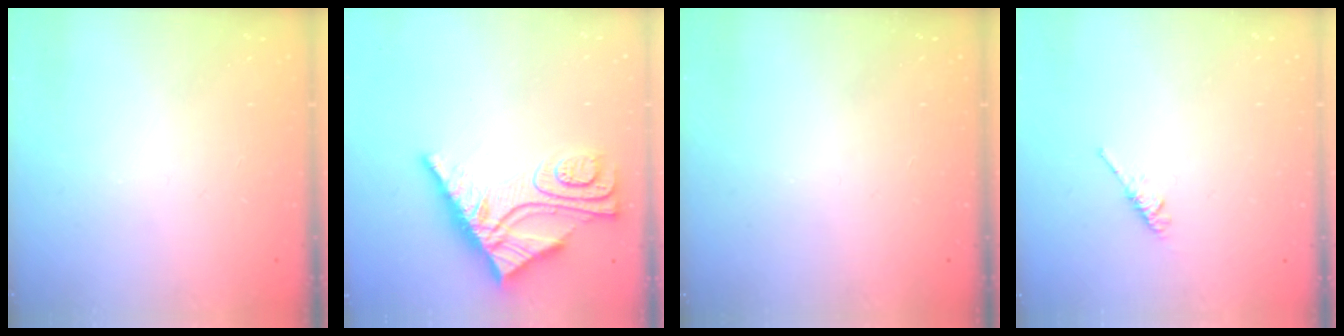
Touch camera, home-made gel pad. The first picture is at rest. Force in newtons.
{"total": 12.9, "press": 12.8, "slide": 1.3}
{"total": 0.0}
{"total": 3.3, "press": 3.2, "slide": 0.5}